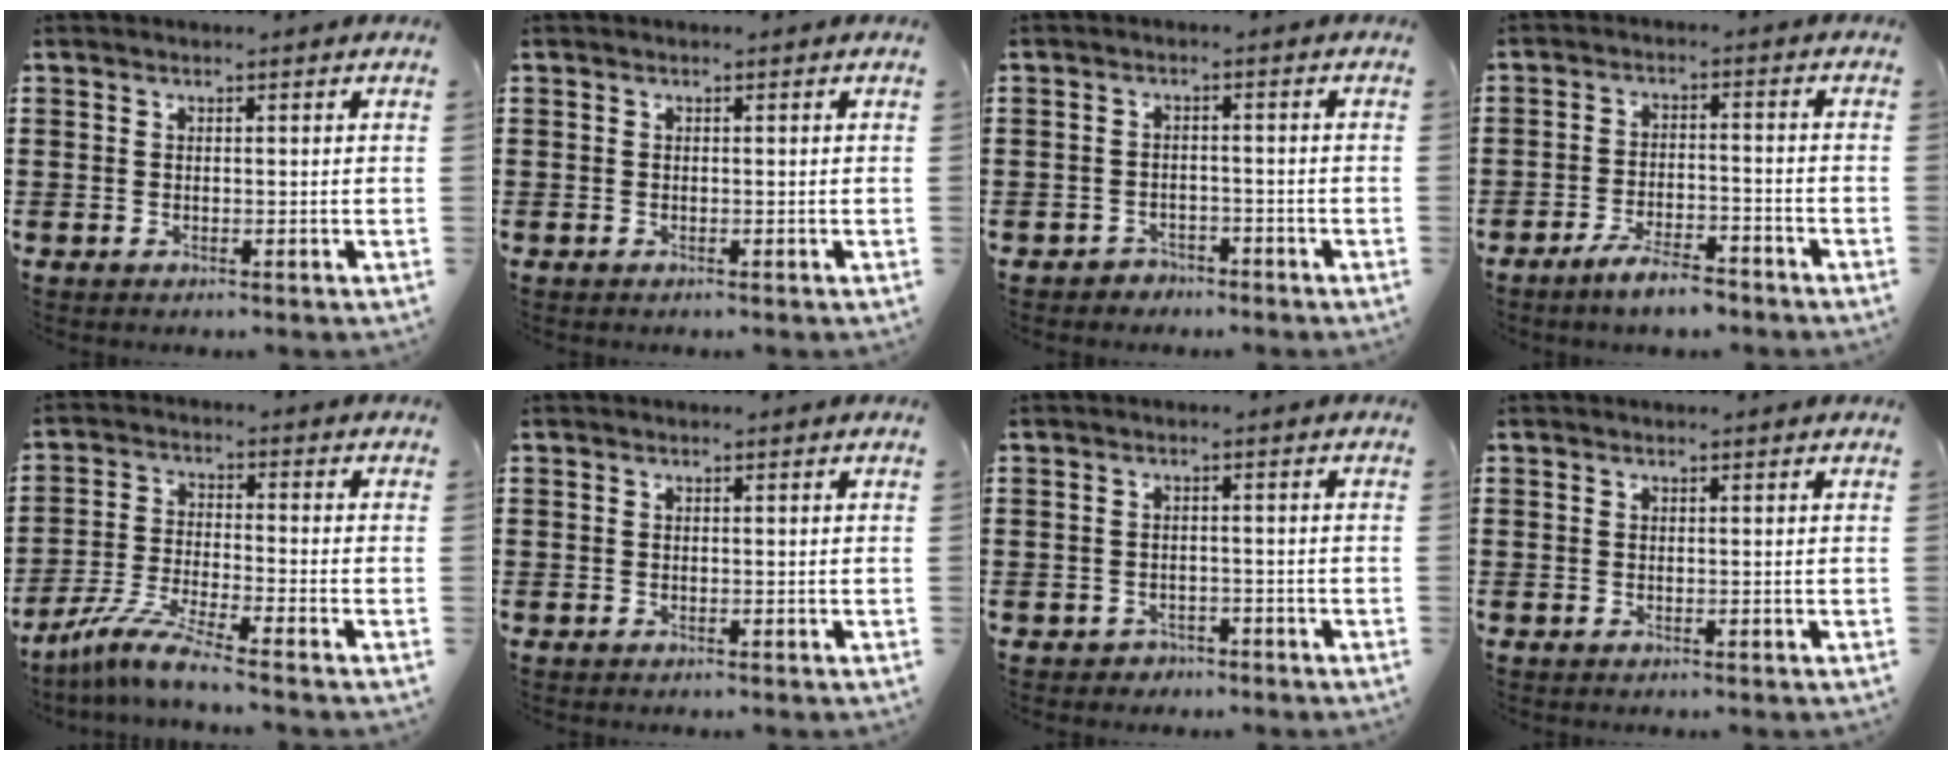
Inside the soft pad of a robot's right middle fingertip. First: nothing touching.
{"total": 0.0}
{"total": 1.9, "force": [-1.8, 0.6, -0.1], "torque": [-0.008, 0.002, -0.040]}
{"total": 5.0, "force": [-4.4, 0.7, 2.4], "torque": [-0.053, -0.001, -0.085]}
{"total": 6.4, "force": [-5.4, -0.3, 3.3], "torque": [-0.081, -0.020, -0.109]}
{"total": 0.0}
{"total": 1.3, "force": [-1.2, 0.6, 0.0], "torque": [-0.008, -0.001, -0.028]}
{"total": 0.0}